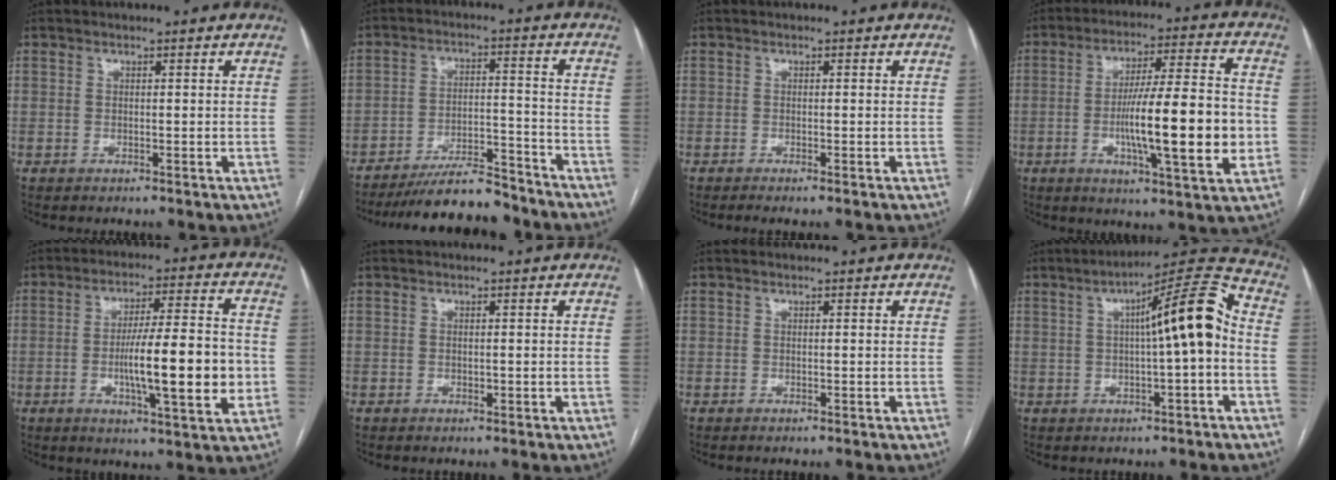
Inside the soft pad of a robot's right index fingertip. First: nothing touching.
{"total": 11.8, "force": [-10.8, 1.9, 4.4], "torque": [-0.063, 0.011, -0.176]}
{"total": 0.9, "force": [-0.5, -0.1, 0.8], "torque": [-0.014, 0.000, -0.009]}
{"total": 16.8, "force": [-2.7, 1.5, 16.5], "torque": [-0.268, -0.001, -0.045]}
{"total": 14.3, "force": [-2.3, 1.6, 14.0], "torque": [-0.226, -0.001, -0.036]}
{"total": 0.5, "force": [-0.1, 0.4, 0.4], "torque": [-0.007, 0.000, -0.001]}
{"total": 0.0}
{"total": 11.6, "force": [0.4, 0.6, 11.6], "torque": [-0.167, 0.033, 0.002]}